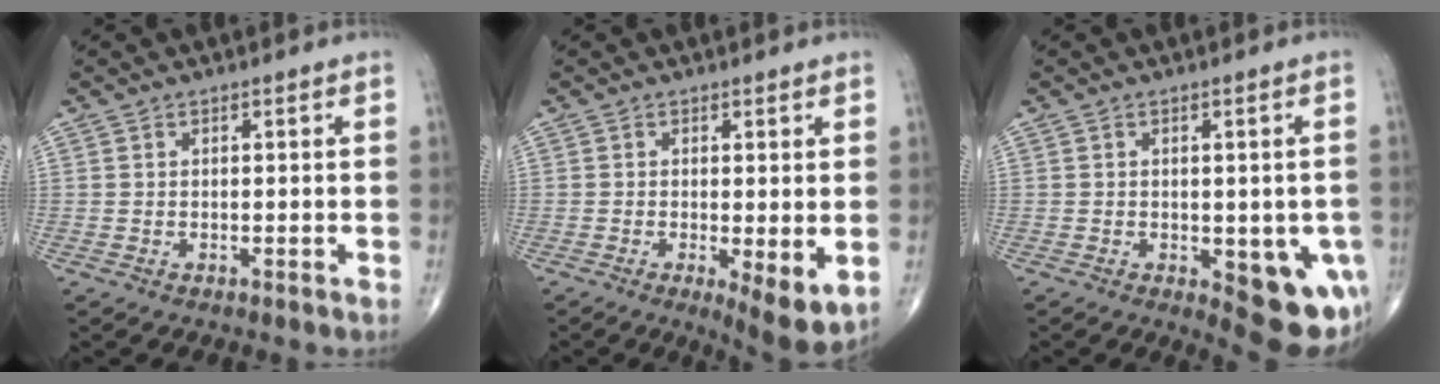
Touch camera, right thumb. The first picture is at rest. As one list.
[{"total": 6.9, "force": [-1.2, 2.0, 6.4], "torque": [-0.098, -0.023, -0.018]}, {"total": 11.7, "force": [-3.6, 5.2, 9.8], "torque": [-0.095, -0.009, -0.032]}]